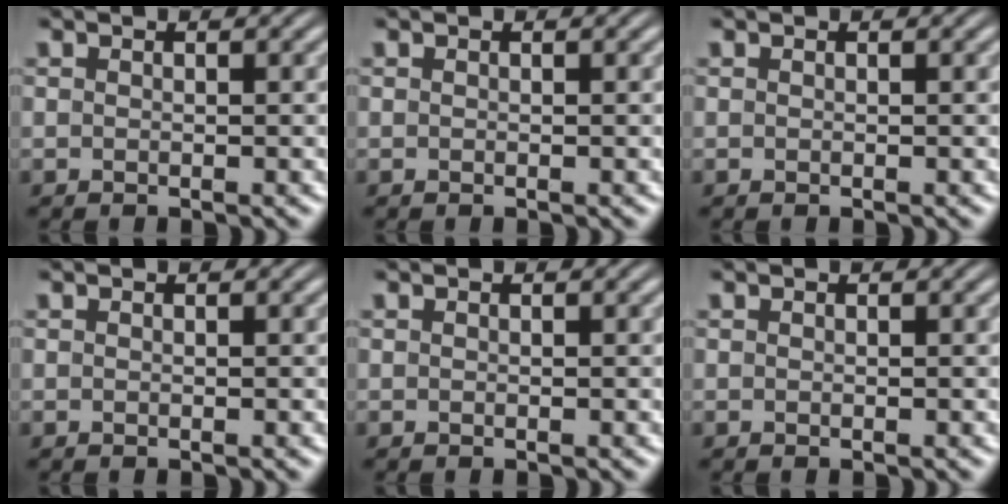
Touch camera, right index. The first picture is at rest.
{"total": 0.0}
{"total": 0.0}
{"total": 0.0}
{"total": 0.0}
{"total": 0.0}